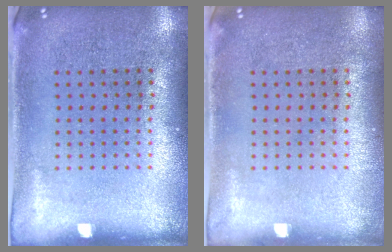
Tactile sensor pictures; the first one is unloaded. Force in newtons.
{"total": 0.0}